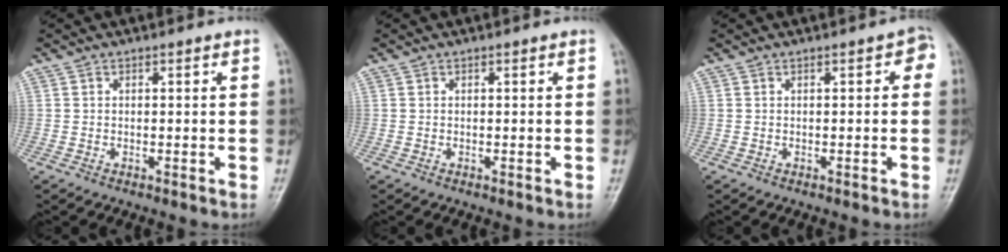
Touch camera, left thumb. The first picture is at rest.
{"total": 0.0}
{"total": 2.0, "force": [0.1, 1.2, 1.6], "torque": [-0.003, 0.005, -0.007]}